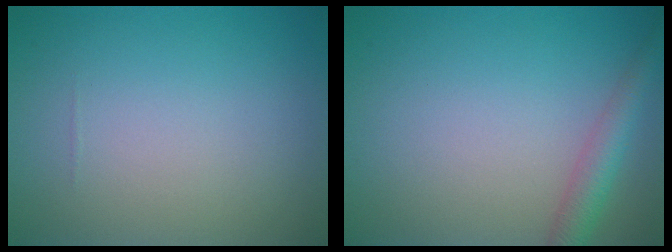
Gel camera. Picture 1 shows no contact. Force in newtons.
{"total": 2.9, "press": 2.9, "slide": 0.1}